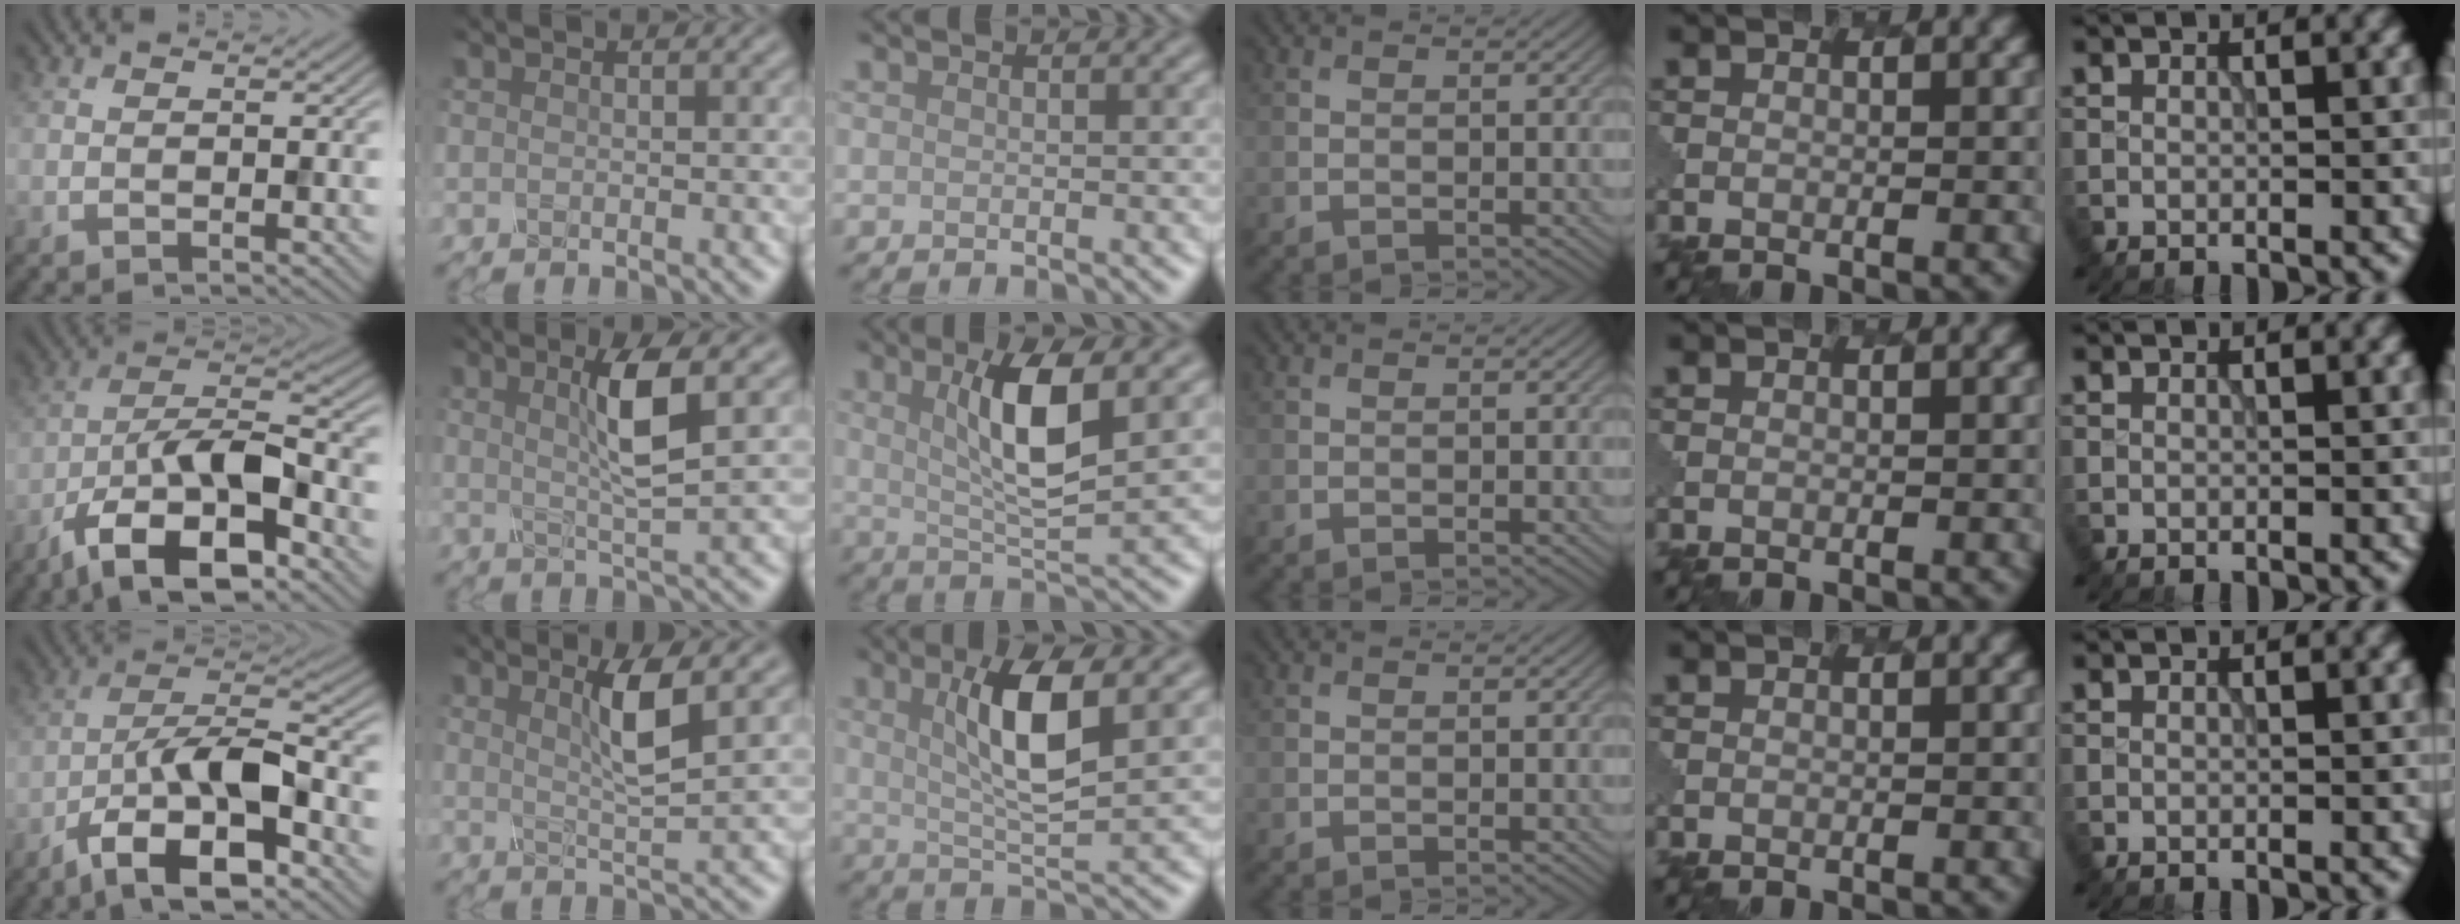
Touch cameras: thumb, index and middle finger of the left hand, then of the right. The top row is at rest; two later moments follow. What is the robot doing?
{"motion": "twist", "object": "rubiks cube"}